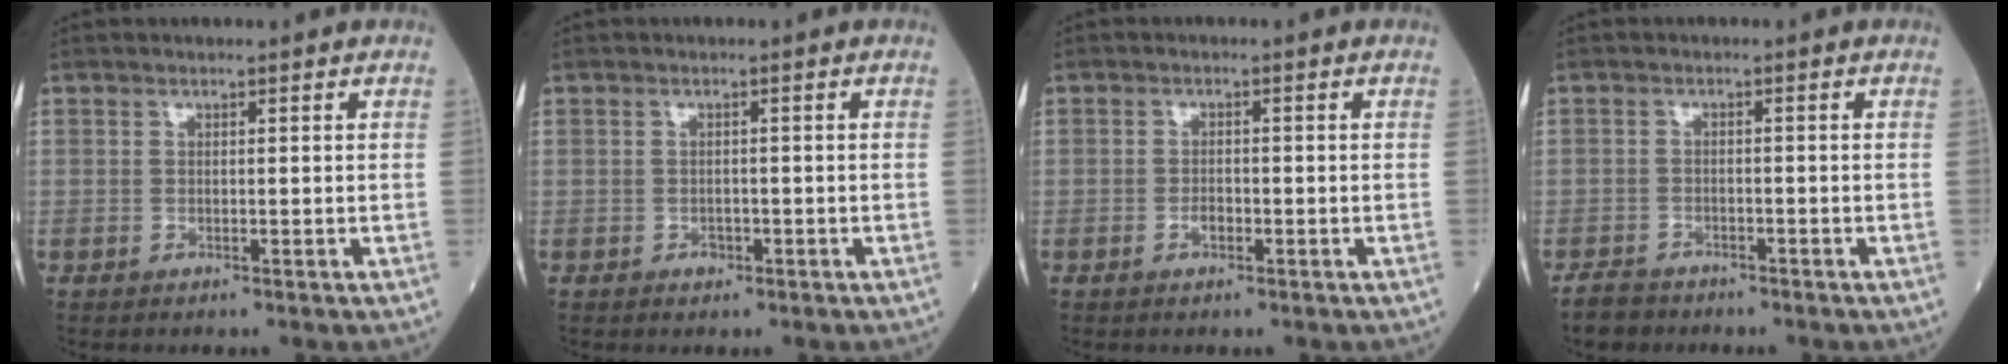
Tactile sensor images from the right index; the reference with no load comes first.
{"total": 2.5, "force": [-1.3, 1.2, 1.7], "torque": [-0.028, 0.002, -0.019]}
{"total": 1.4, "force": [-0.7, 0.8, 1.0], "torque": [-0.017, 0.003, -0.012]}
{"total": 3.7, "force": [-3.2, 1.6, 0.6], "torque": [-0.020, -0.004, -0.056]}